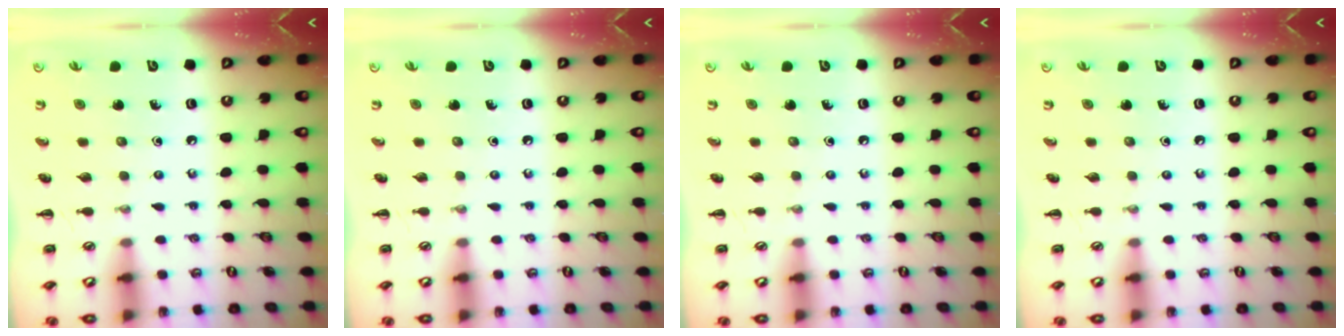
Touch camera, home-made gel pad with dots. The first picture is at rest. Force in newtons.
{"total": 0.0}
{"total": 0.0}
{"total": 0.0}